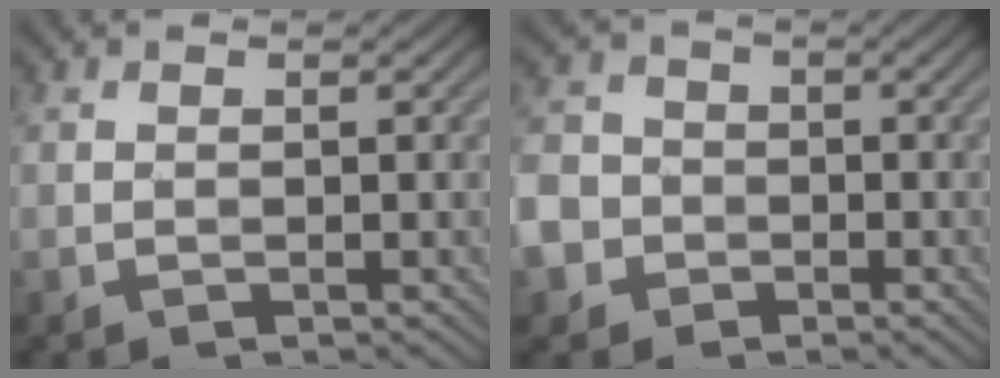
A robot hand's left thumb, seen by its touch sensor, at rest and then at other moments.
{"total": 6.7, "force": [-2.7, 5.8, 1.9], "torque": [-0.063, -0.019, -0.077]}